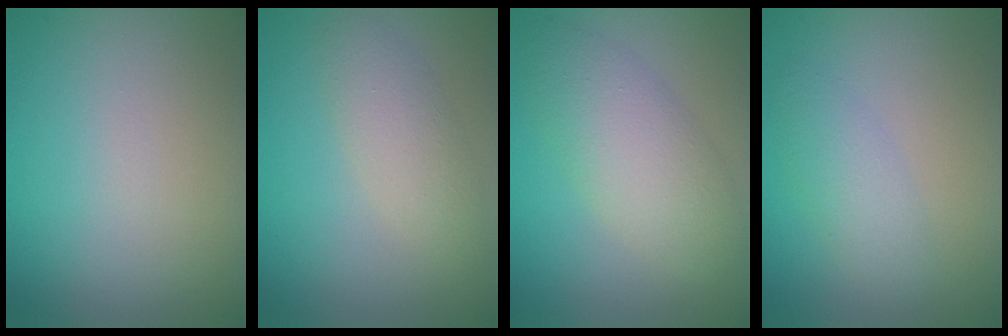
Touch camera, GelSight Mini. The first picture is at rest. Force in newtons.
{"total": 2.8, "press": 2.8, "slide": 0.1}
{"total": 5.1, "press": 5.1, "slide": 0.2}
{"total": 2.2, "press": 2.2, "slide": 0.1}